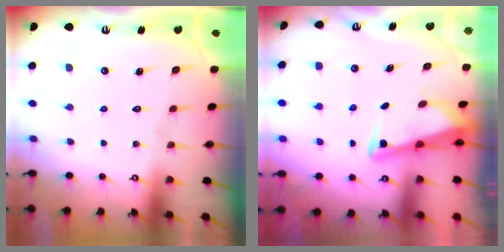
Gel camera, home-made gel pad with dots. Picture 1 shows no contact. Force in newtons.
{"total": 2.9, "press": 2.8, "slide": 0.3}